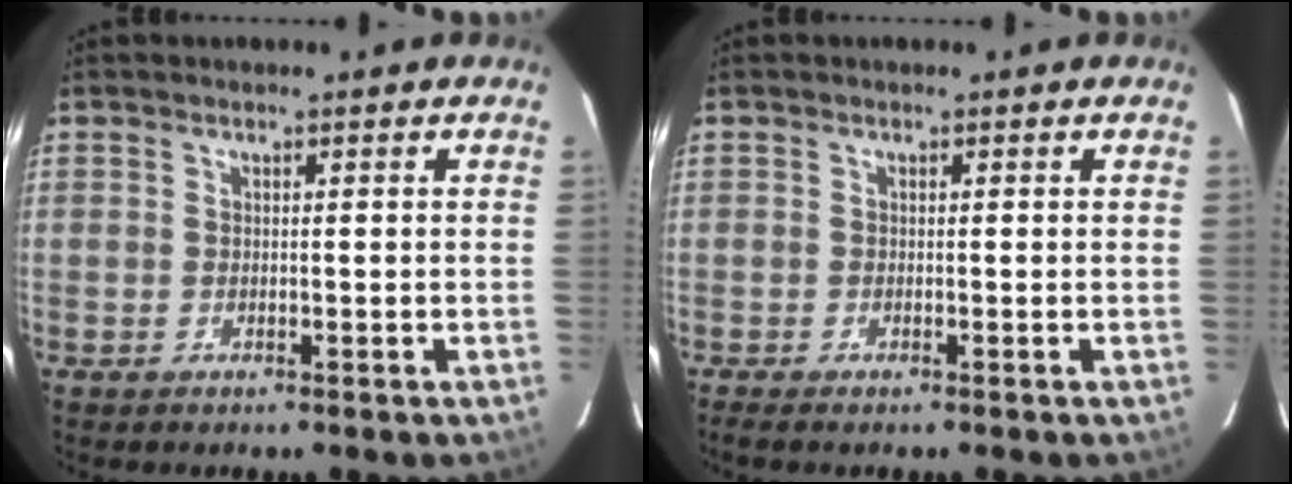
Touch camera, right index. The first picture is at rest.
{"total": 3.7, "force": [-3.0, 0.6, 2.2], "torque": [-0.035, -0.008, -0.048]}